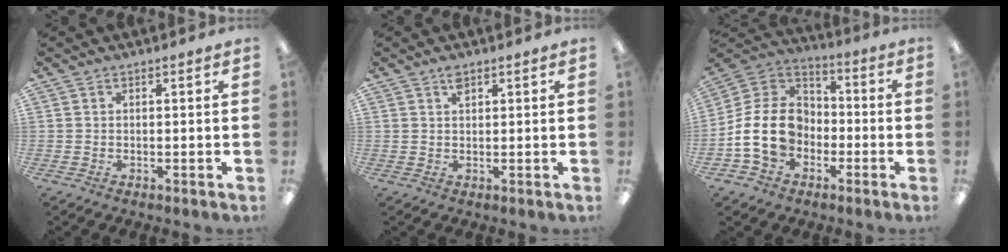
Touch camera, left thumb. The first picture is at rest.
{"total": 1.9, "force": [1.5, 0.8, 0.8], "torque": [-0.013, -0.001, 0.025]}
{"total": 15.5, "force": [-2.9, 12.2, 9.2], "torque": [-0.210, 0.032, -0.049]}